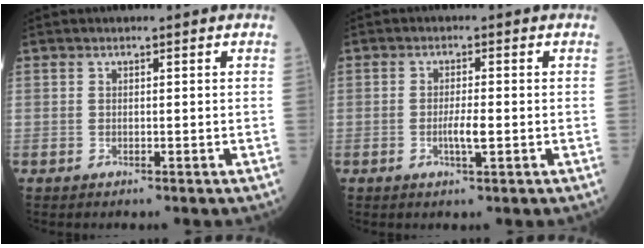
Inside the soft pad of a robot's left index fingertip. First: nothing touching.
{"total": 2.7, "force": [-0.6, 0.2, 2.6], "torque": [-0.052, -0.003, -0.011]}